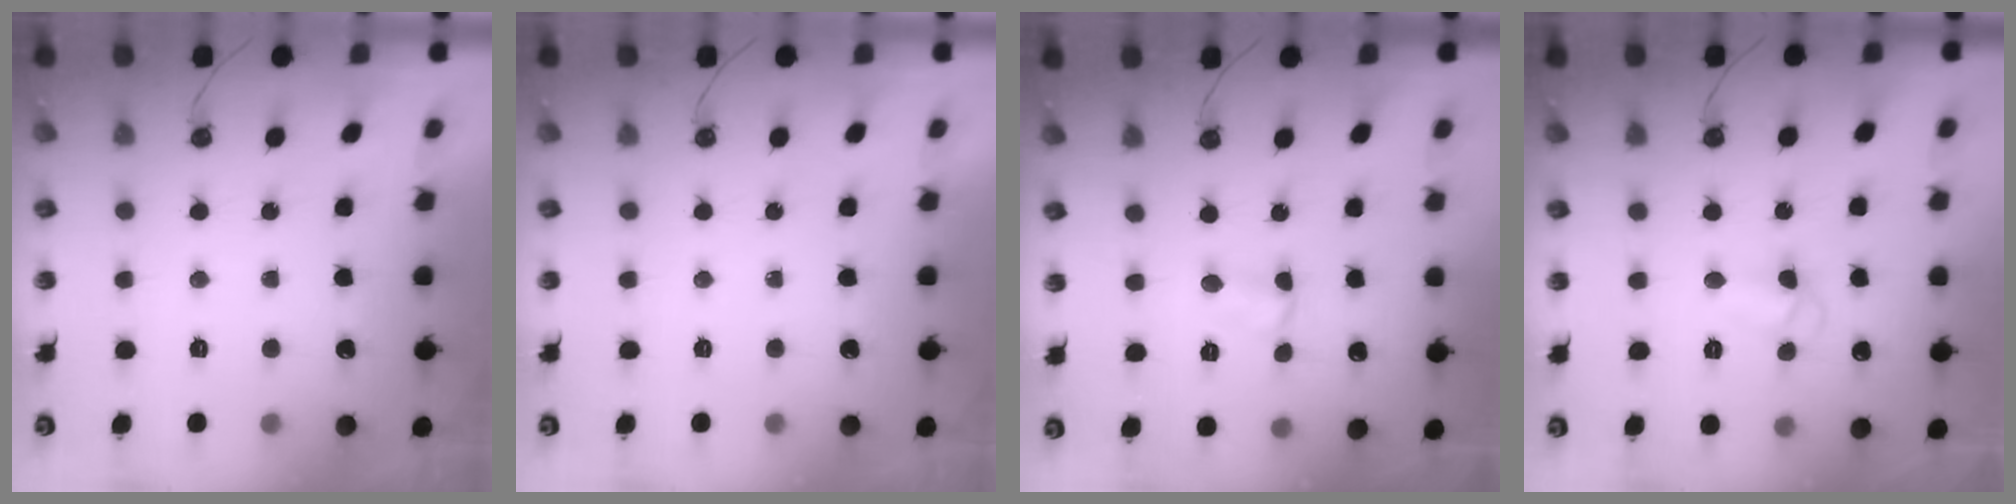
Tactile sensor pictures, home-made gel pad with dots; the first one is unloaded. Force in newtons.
{"total": 0.0}
{"total": 2.2, "press": 2.2, "slide": 0.4}
{"total": 6.7, "press": 6.7, "slide": 0.6}